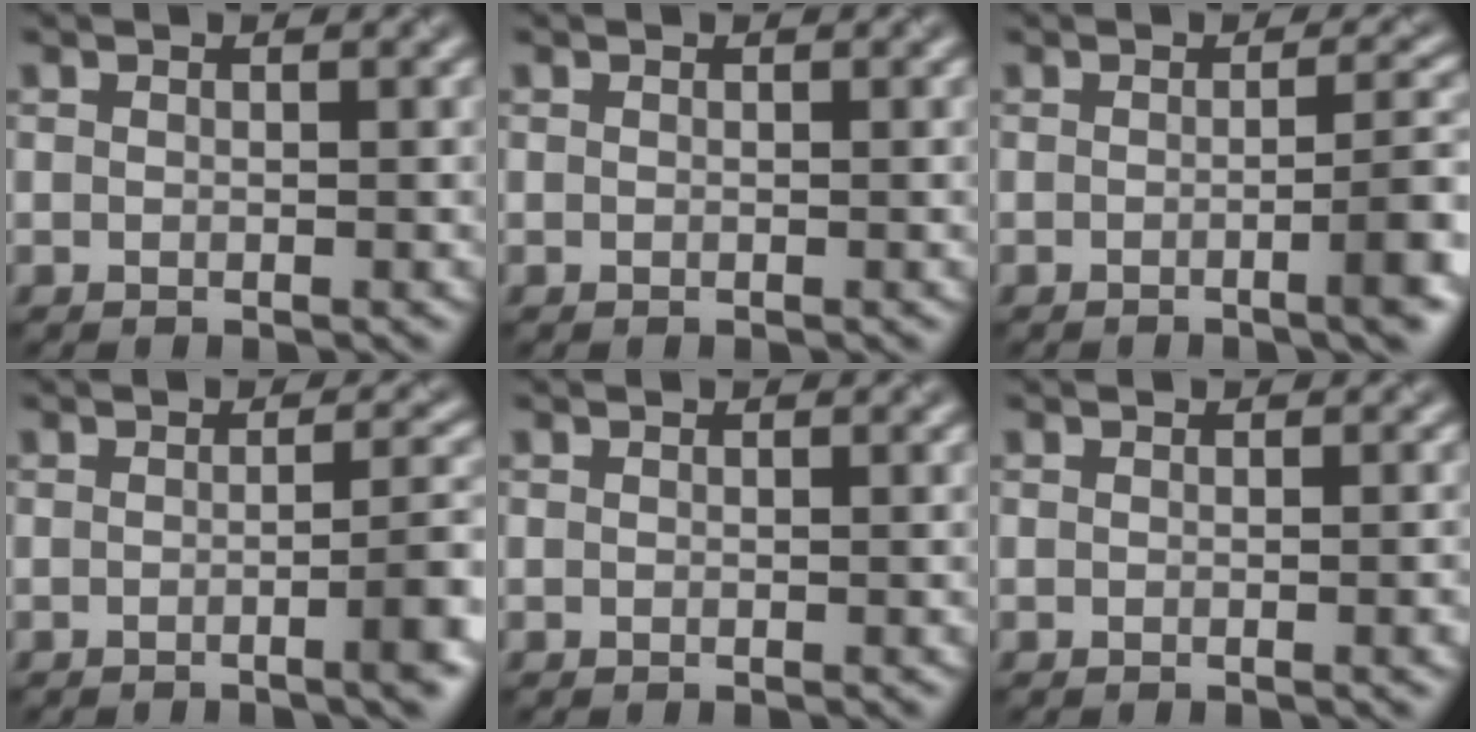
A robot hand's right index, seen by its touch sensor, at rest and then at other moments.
{"total": 0.0}
{"total": 4.2, "force": [-1.5, 0.6, 3.8], "torque": [-0.051, 0.006, -0.029]}
{"total": 3.8, "force": [-1.5, 0.5, 3.4], "torque": [-0.044, 0.008, -0.031]}
{"total": 0.0}
{"total": 0.9, "force": [-0.3, 0.1, 0.9], "torque": [-0.015, -0.001, -0.002]}